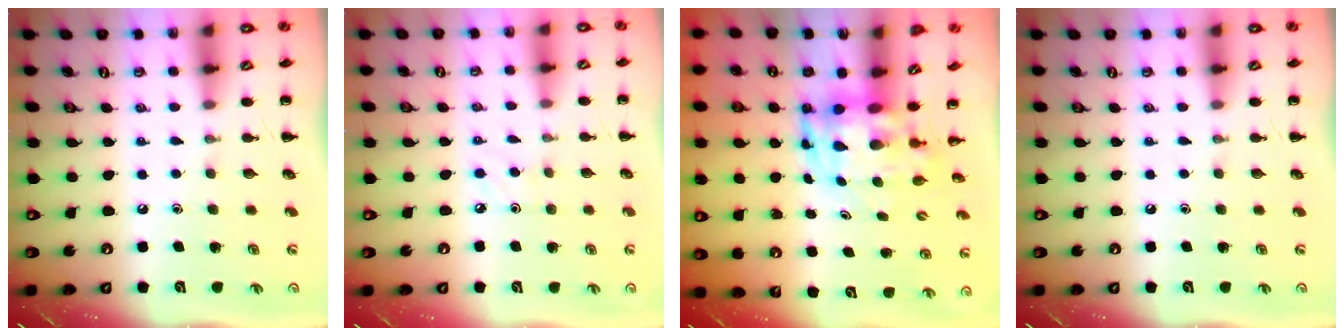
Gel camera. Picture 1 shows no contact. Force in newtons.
{"total": 2.8, "press": 2.7, "slide": 1.0}
{"total": 4.5, "press": 4.3, "slide": 1.3}
{"total": 0.0}